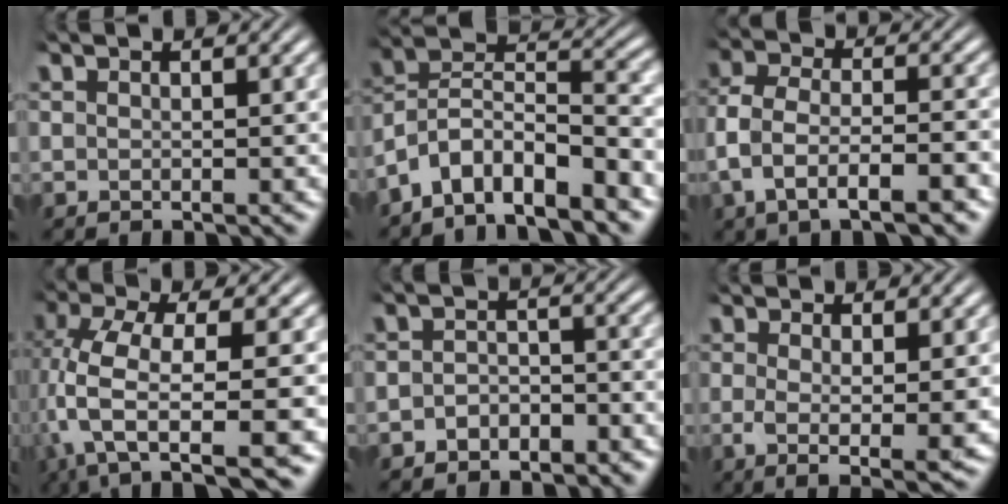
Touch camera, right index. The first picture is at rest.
{"total": 10.1, "force": [-3.8, 7.8, 5.1], "torque": [-0.133, -0.033, -0.069]}
{"total": 6.4, "force": [-2.2, 4.0, 4.5], "torque": [-0.100, -0.021, -0.034]}
{"total": 9.8, "force": [-4.9, 4.6, 7.1], "torque": [-0.179, -0.050, -0.054]}
{"total": 3.8, "force": [-3.5, 1.7, 0.2], "torque": [0.001, -0.011, -0.060]}
{"total": 4.1, "force": [-0.9, 0.7, 3.9], "torque": [-0.073, -0.030, 0.001]}